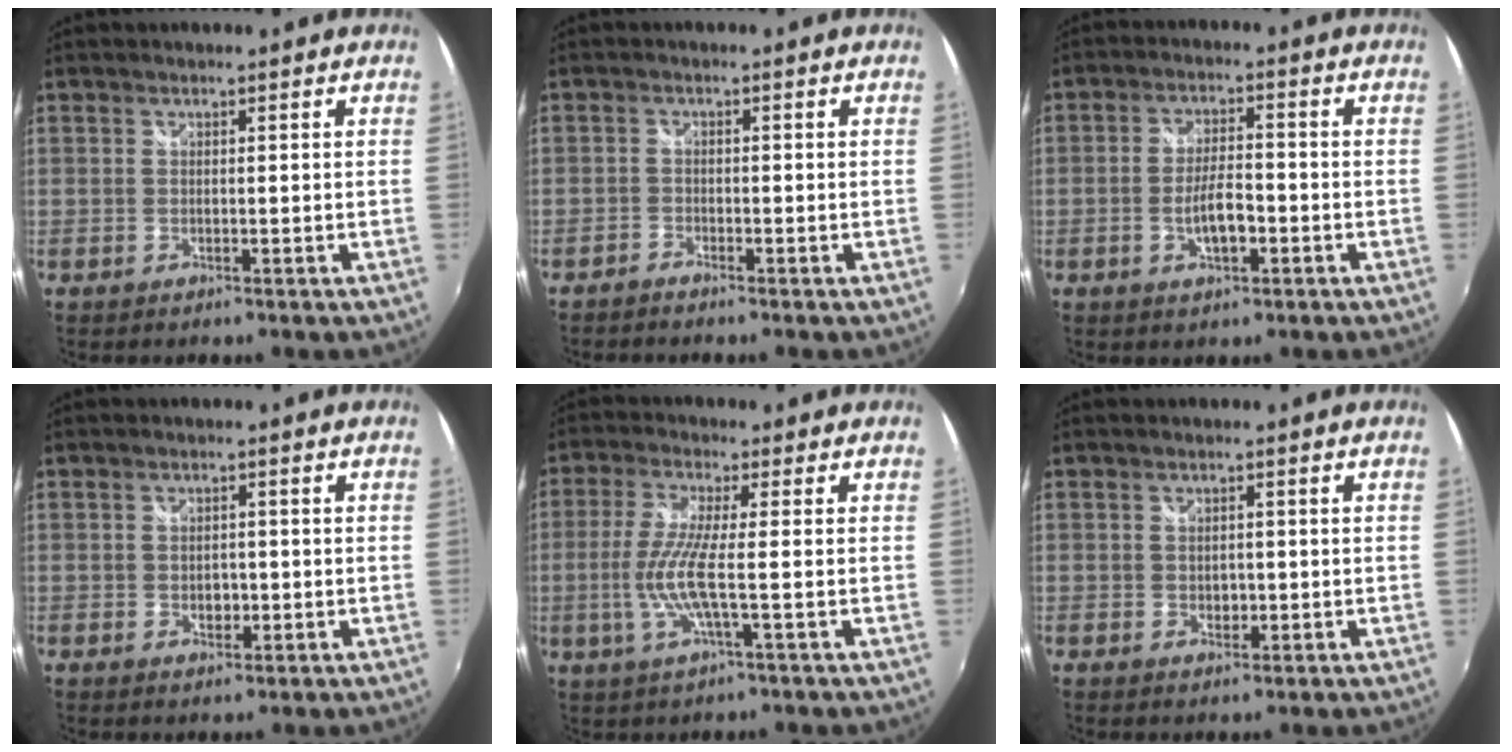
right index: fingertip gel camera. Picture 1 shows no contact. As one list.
[{"total": 1.6, "force": [-1.6, 0.3, 0.1], "torque": [-0.016, -0.003, -0.034]}, {"total": 5.8, "force": [-2.1, 2.0, 5.0], "torque": [-0.099, -0.001, -0.033]}, {"total": 2.4, "force": [-0.6, 1.8, 1.5], "torque": [-0.024, -0.002, -0.009]}, {"total": 7.6, "force": [-1.4, 0.0, 7.5], "torque": [-0.165, -0.007, -0.027]}, {"total": 1.9, "force": [-0.3, 1.5, 1.1], "torque": [-0.017, -0.002, -0.005]}]